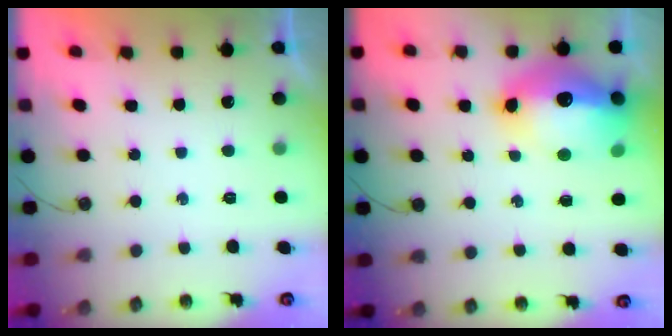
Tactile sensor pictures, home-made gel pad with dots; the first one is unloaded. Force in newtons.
{"total": 19.9, "press": 19.2, "slide": 5.2}